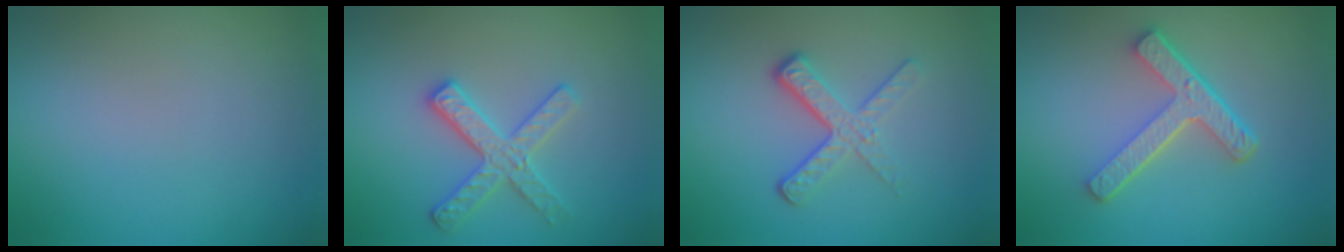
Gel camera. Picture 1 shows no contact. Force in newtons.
{"total": 2.9, "press": 2.8, "slide": 0.6}
{"total": 3.7, "press": 2.3, "slide": 2.9}
{"total": 4.4, "press": 3.2, "slide": 3.0}